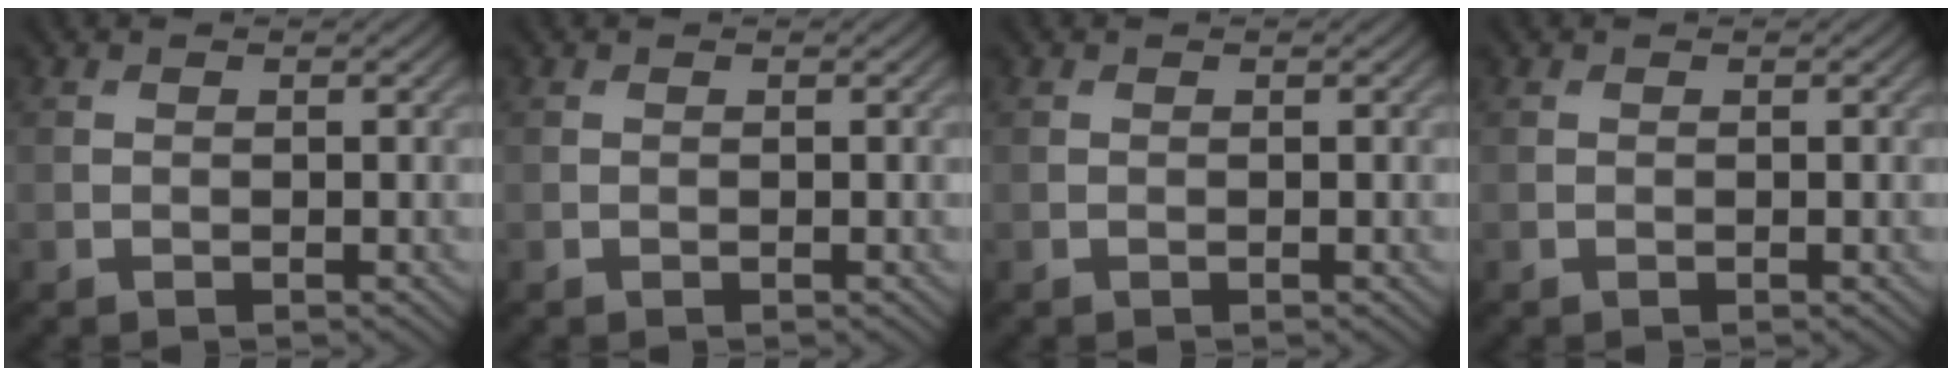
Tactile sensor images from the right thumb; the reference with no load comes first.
{"total": 0.0}
{"total": 0.0}
{"total": 0.0}